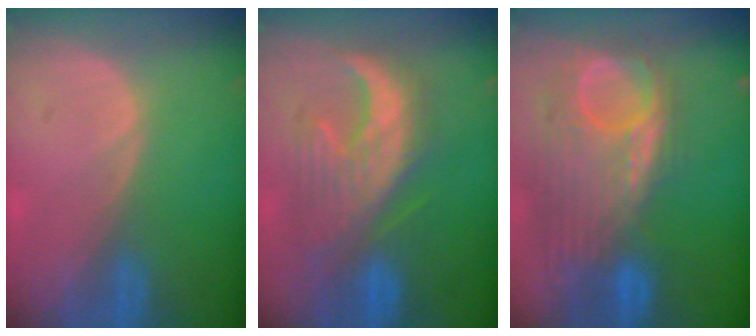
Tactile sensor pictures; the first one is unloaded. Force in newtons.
{"total": 10.0, "press": 9.8, "slide": 1.9}
{"total": 12.0, "press": 10.4, "slide": 6.0}